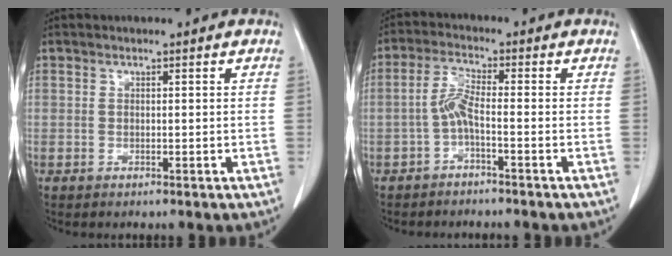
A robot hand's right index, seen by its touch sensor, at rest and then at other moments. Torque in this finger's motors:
{"motor_torque": [0.64, -0.36, 0.36, 0.11]}